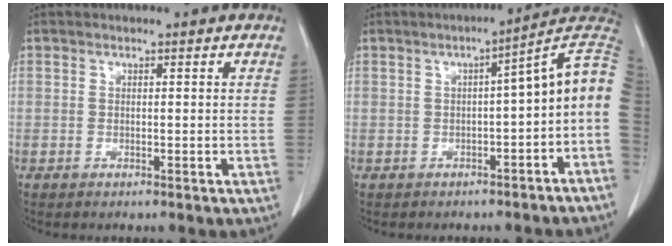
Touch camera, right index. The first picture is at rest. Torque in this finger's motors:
{"motor_torque": [0.89, -0.57, 0.40, 0.08]}